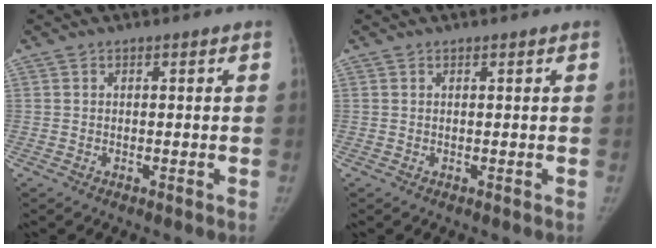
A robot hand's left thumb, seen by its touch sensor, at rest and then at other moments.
{"total": 0.0}